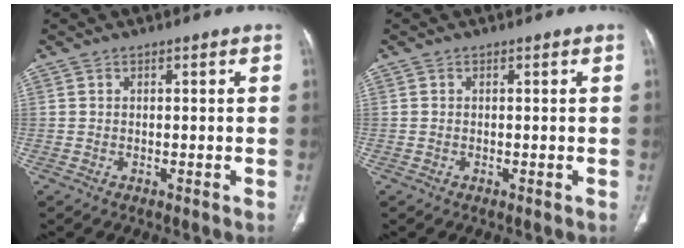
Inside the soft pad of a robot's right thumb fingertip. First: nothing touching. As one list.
[{"total": 0.0}]